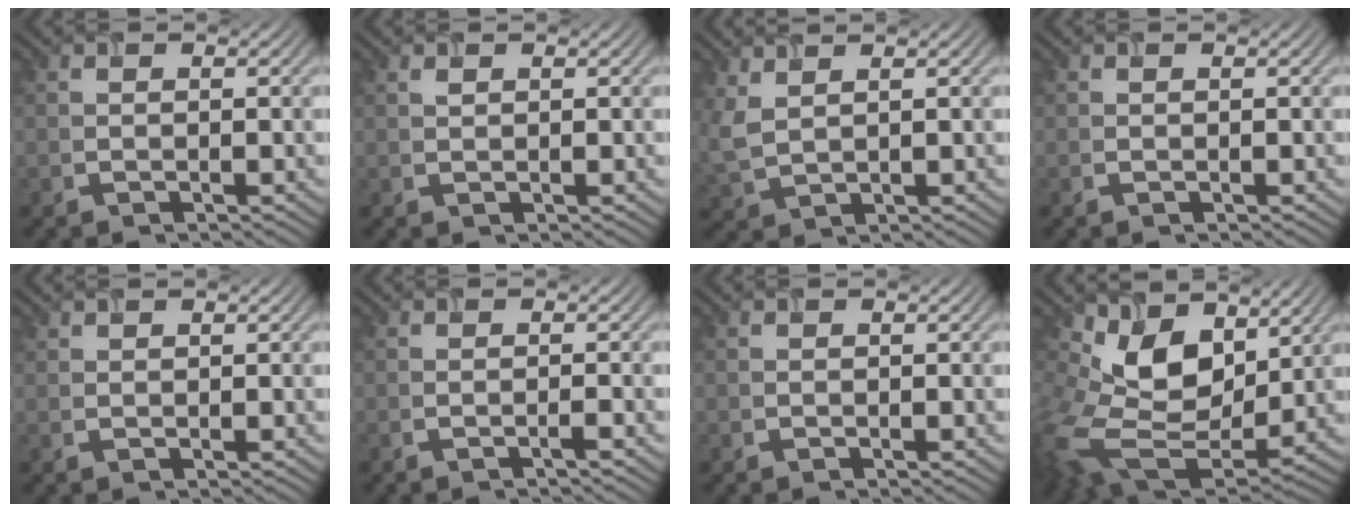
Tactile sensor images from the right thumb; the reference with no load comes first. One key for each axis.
{"total": 0.6, "fx": 0.4, "fy": 0.3, "fz": 0.3, "tx": -0.011, "ty": -0.001, "tz": 0.010}
{"total": 4.1, "fx": 2.2, "fy": 2.1, "fz": 2.9, "tx": -0.090, "ty": 0.004, "tz": 0.051}
{"total": 0.0}
{"total": 0.7, "fx": 0.6, "fy": 0.2, "fz": 0.1, "tx": -0.006, "ty": 0.001, "tz": 0.016}
{"total": 0.9, "fx": -0.7, "fy": -0.1, "fz": 0.5, "tx": -0.010, "ty": 0.004, "tz": -0.015}
{"total": 0.0}
{"total": 13.6, "fx": 3.6, "fy": 9.4, "fz": 9.1, "tx": -0.220, "ty": -0.019, "tz": 0.068}